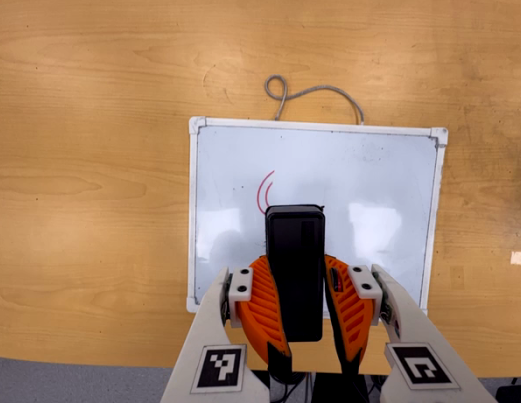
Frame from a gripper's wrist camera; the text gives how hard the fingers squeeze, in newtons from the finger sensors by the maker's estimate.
{"total": 12.0, "left": 7.9, "right": 16.0}